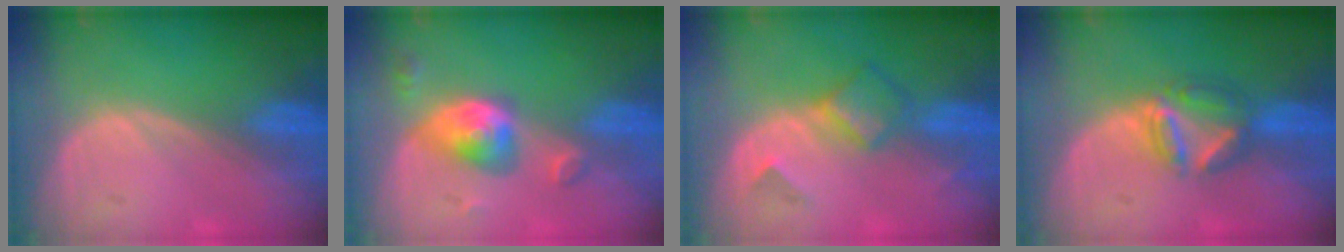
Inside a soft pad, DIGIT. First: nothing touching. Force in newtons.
{"total": 5.5, "press": 5.3, "slide": 1.3}
{"total": 5.0, "press": 4.4, "slide": 2.4}
{"total": 6.2, "press": 5.5, "slide": 2.8}